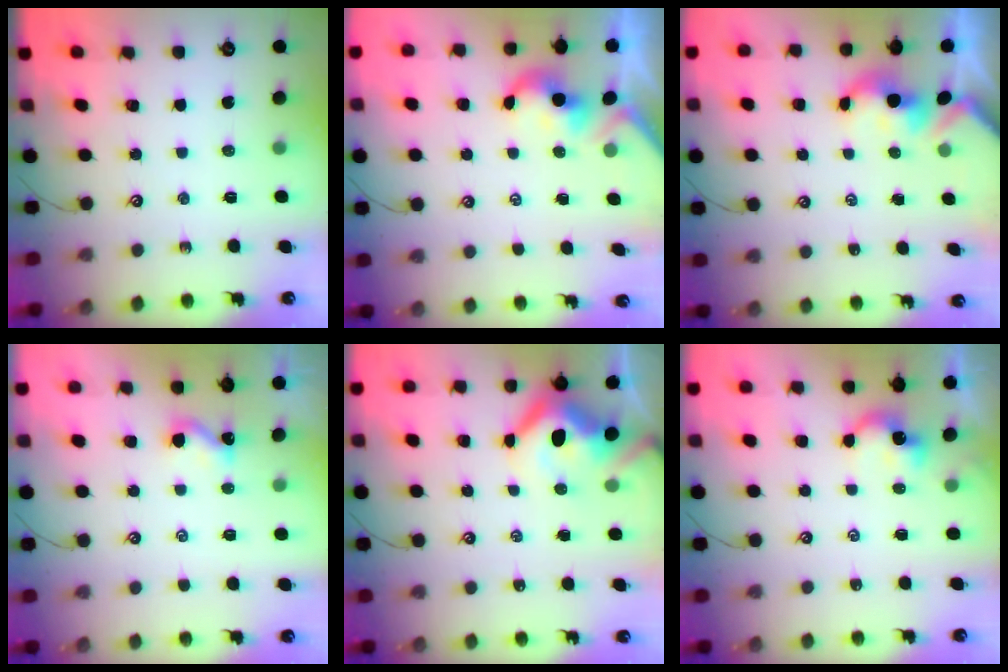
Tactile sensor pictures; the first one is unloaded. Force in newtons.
{"total": 1.0, "press": 0.9, "slide": 0.5}
{"total": 1.5, "press": 1.5, "slide": 0.4}
{"total": 2.5, "press": 2.5, "slide": 0.3}
{"total": 9.9, "press": 9.8, "slide": 1.3}
{"total": 2.4, "press": 2.3, "slide": 0.3}